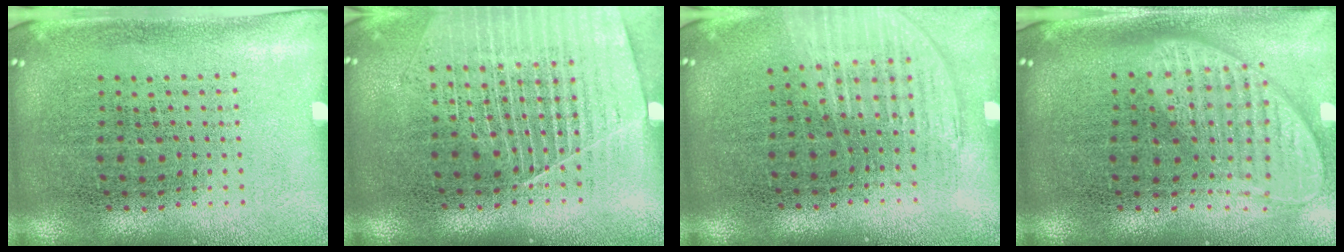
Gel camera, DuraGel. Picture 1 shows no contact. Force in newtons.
{"total": 1.3, "press": 1.3, "slide": 0.3}
{"total": 1.2, "press": 1.1, "slide": 0.4}
{"total": 2.0, "press": 1.5, "slide": 1.3}